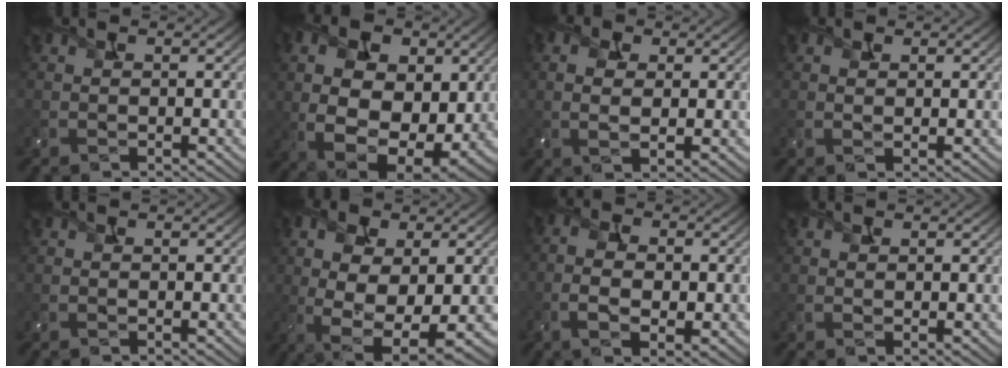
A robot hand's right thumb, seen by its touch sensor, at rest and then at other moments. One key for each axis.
{"total": 15.0, "fx": 1.7, "fy": 9.8, "fz": 11.2, "tx": -0.202, "ty": 0.005, "tz": 0.030}
{"total": 4.1, "fx": 1.0, "fy": 2.2, "fz": 3.3, "tx": -0.076, "ty": 0.000, "tz": 0.016}
{"total": 1.2, "fx": 0.8, "fy": 0.5, "fz": 0.8, "tx": -0.018, "ty": 0.001, "tz": 0.015}
{"total": 0.0}
{"total": 11.8, "fx": -1.4, "fy": 5.7, "fz": 10.2, "tx": -0.195, "ty": -0.012, "tz": -0.014}
{"total": 6.7, "fx": -1.5, "fy": 3.6, "fz": 5.4, "tx": -0.111, "ty": -0.007, "tz": -0.027}
{"total": 0.9, "fx": 0.6, "fy": 0.4, "fz": 0.5, "tx": -0.011, "ty": 0.001, "tz": 0.013}